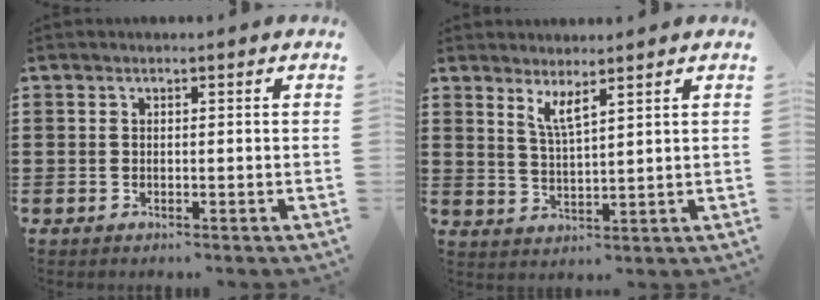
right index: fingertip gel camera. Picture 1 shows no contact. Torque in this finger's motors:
{"motor_torque": [0.08, 0.08, 0.07, 0.05]}